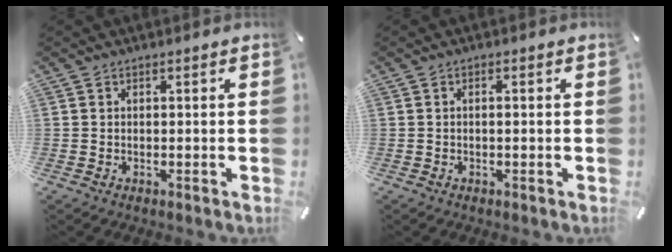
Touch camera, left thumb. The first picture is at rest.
{"total": 0.9, "force": [-0.2, 0.2, 0.9], "torque": [-0.017, -0.001, -0.004]}